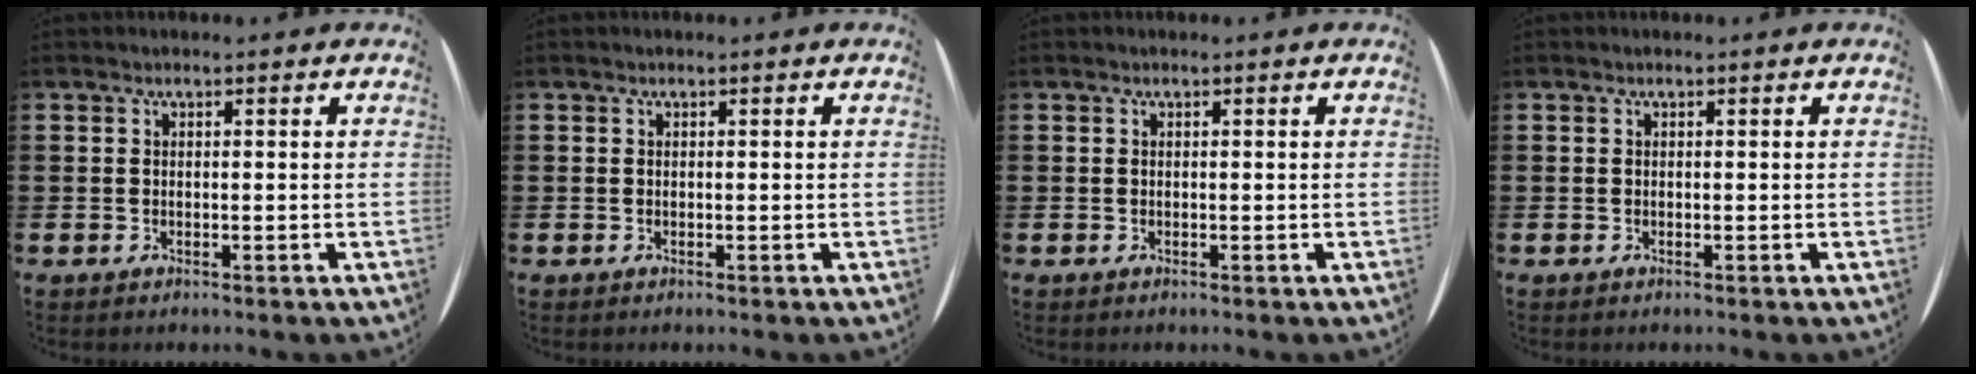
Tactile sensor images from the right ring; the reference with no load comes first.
{"total": 0.0}
{"total": 0.0}
{"total": 0.0}